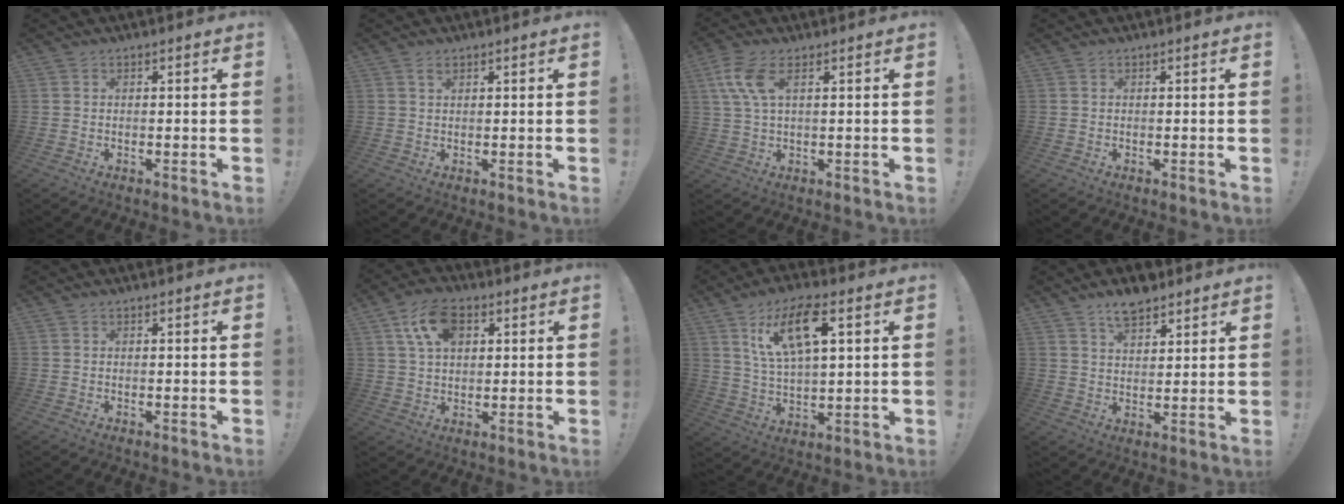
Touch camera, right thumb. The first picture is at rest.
{"total": 1.5, "force": [1.0, 0.7, 0.8], "torque": [-0.012, -0.002, 0.019]}
{"total": 7.5, "force": [2.8, 3.1, 6.2], "torque": [-0.125, 0.000, 0.055]}
{"total": 0.0}
{"total": 0.0}
{"total": 11.0, "force": [4.6, 6.6, 7.4], "torque": [-0.126, 0.003, 0.089]}
{"total": 14.0, "force": [6.5, 5.3, 11.3], "torque": [-0.209, -0.012, 0.111]}
{"total": 7.3, "force": [5.6, 3.3, 3.3], "torque": [-0.047, -0.027, 0.102]}